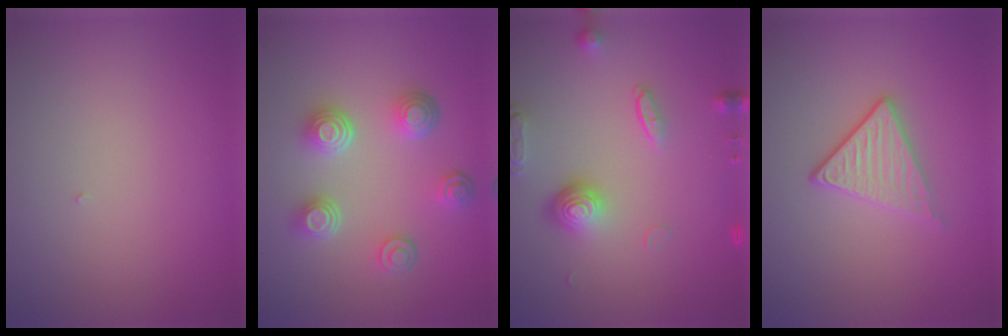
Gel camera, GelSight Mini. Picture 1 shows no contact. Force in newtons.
{"total": 4.6, "press": 3.5, "slide": 2.9}
{"total": 4.2, "press": 3.1, "slide": 2.9}
{"total": 2.8, "press": 2.6, "slide": 1.1}